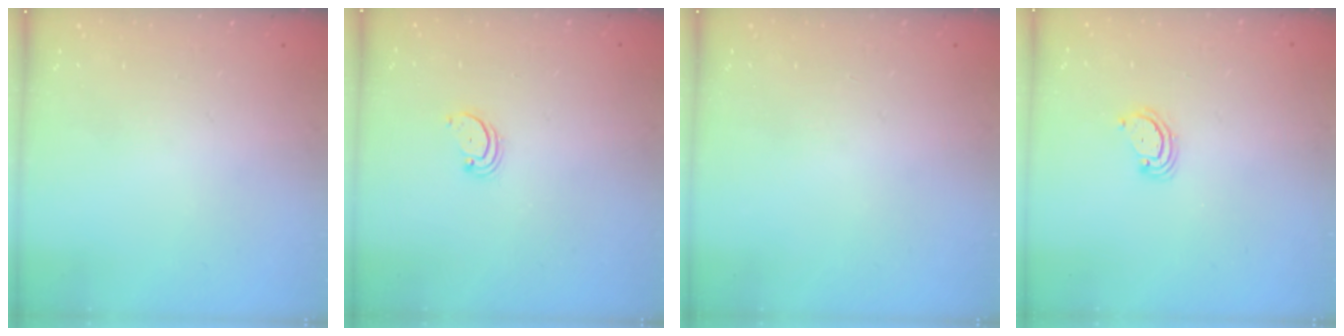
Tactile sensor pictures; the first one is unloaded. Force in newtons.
{"total": 2.2, "press": 2.2, "slide": 0.2}
{"total": 0.0}
{"total": 2.9, "press": 2.9, "slide": 0.3}